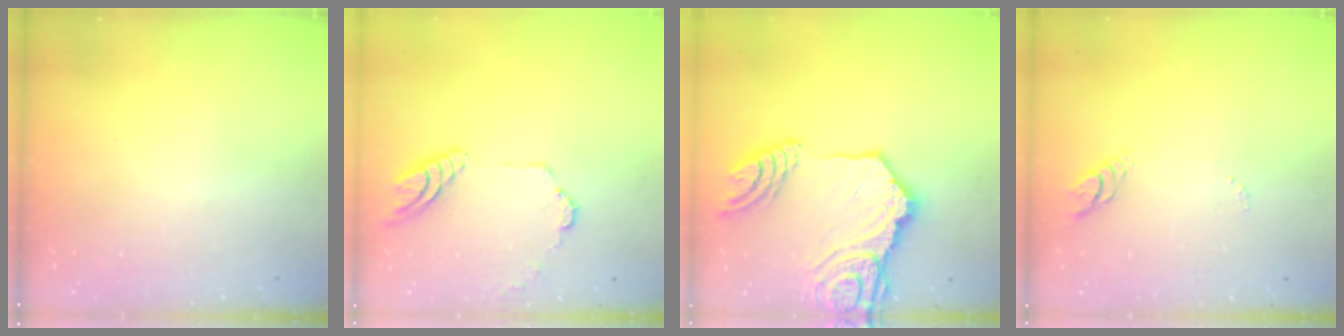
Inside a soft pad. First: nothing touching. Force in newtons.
{"total": 11.5, "press": 11.4, "slide": 1.6}
{"total": 21.3, "press": 21.2, "slide": 2.6}
{"total": 3.8, "press": 3.8, "slide": 0.4}